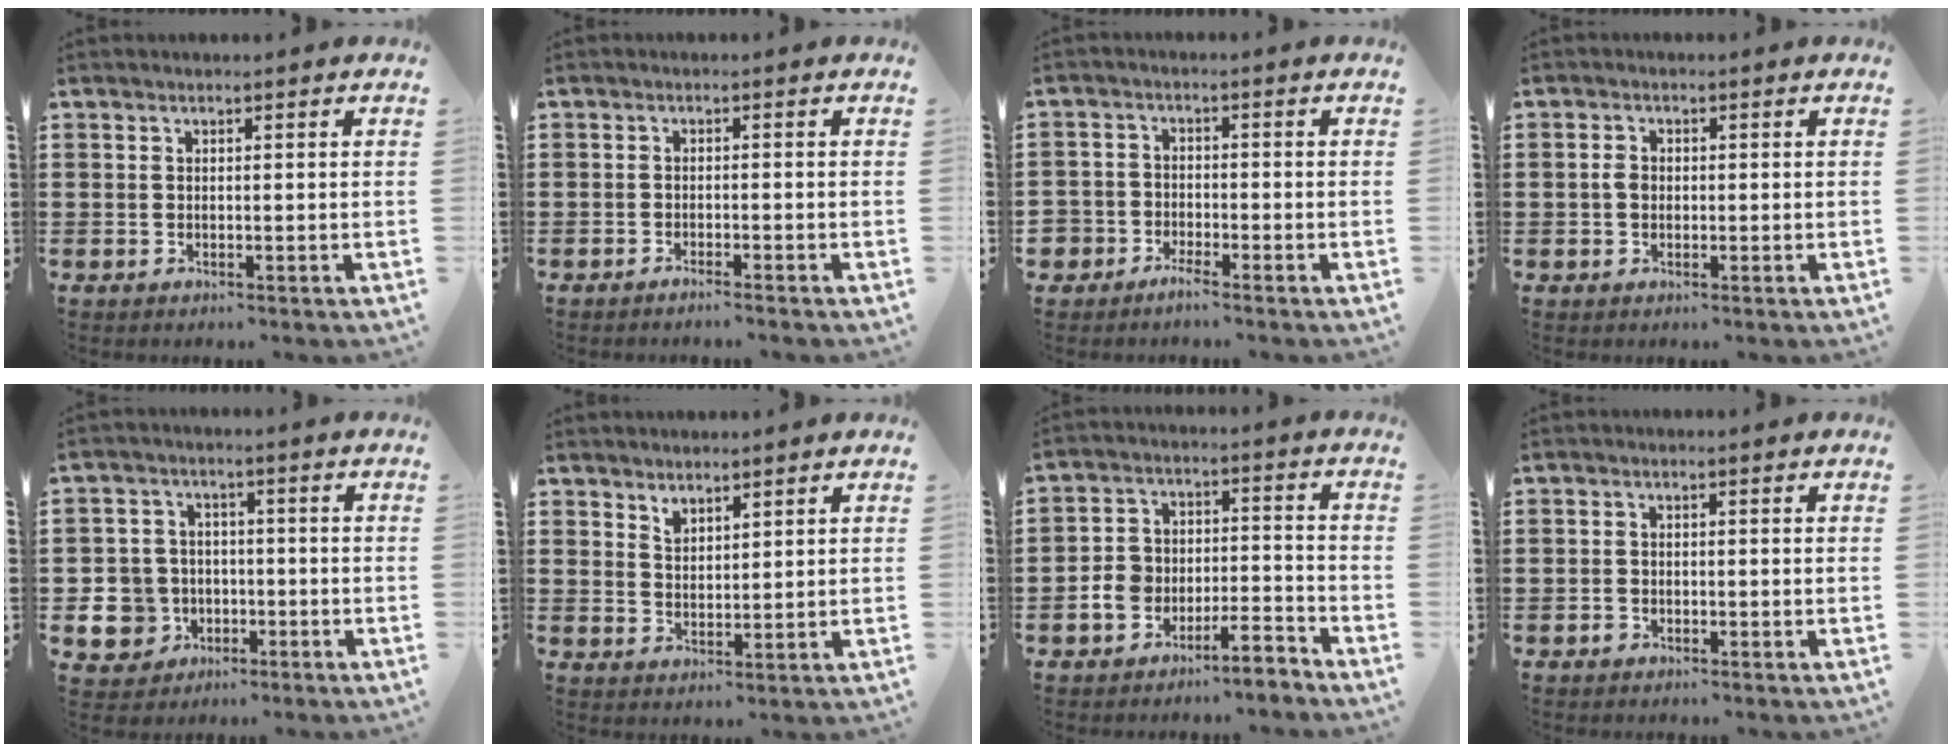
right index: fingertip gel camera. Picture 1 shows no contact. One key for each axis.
{"total": 1.2, "fx": -1.0, "fy": -0.5, "fz": 0.3, "tx": -0.005, "ty": -0.001, "tz": -0.018}
{"total": 2.6, "fx": -2.5, "fy": 0.8, "fz": 0.1, "tx": -0.019, "ty": -0.003, "tz": -0.054}
{"total": 1.5, "fx": -0.2, "fy": 1.1, "fz": 0.9, "tx": -0.020, "ty": 0.005, "tz": -0.005}
{"total": 7.0, "fx": -2.1, "fy": 6.3, "fz": 2.0, "tx": -0.088, "ty": 0.003, "tz": -0.039}
{"total": 2.6, "fx": 2.5, "fy": 0.7, "fz": 0.1, "tx": -0.006, "ty": 0.000, "tz": 0.049}
{"total": 5.5, "fx": -4.8, "fy": 2.0, "fz": 1.8, "tx": -0.032, "ty": 0.017, "tz": -0.093}
{"total": 1.0, "fx": -0.7, "fy": 0.7, "fz": 0.2, "tx": -0.007, "ty": 0.001, "tz": -0.017}